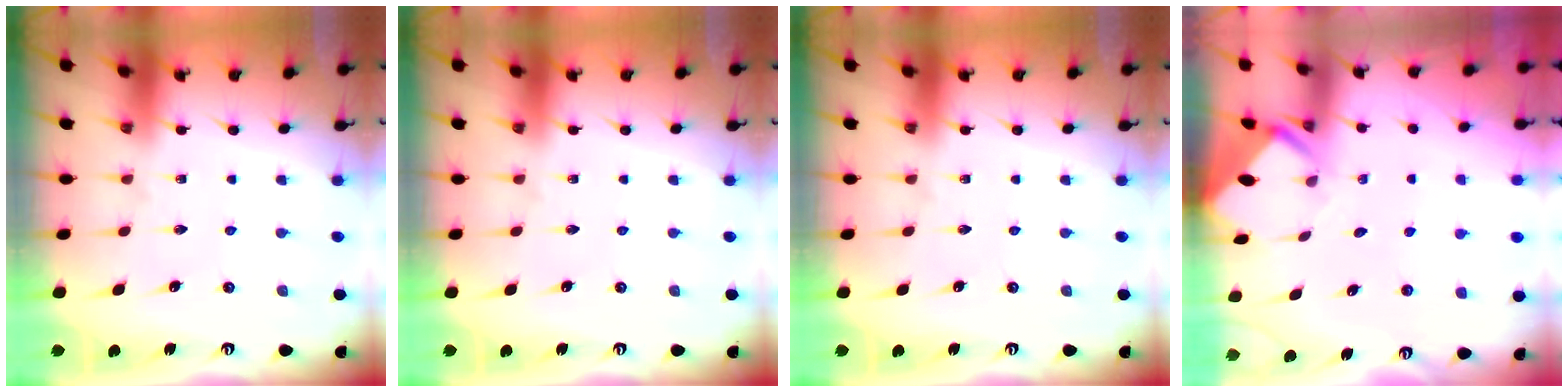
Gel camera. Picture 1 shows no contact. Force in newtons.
{"total": 0.0}
{"total": 0.0}
{"total": 2.9, "press": 2.9, "slide": 0.1}